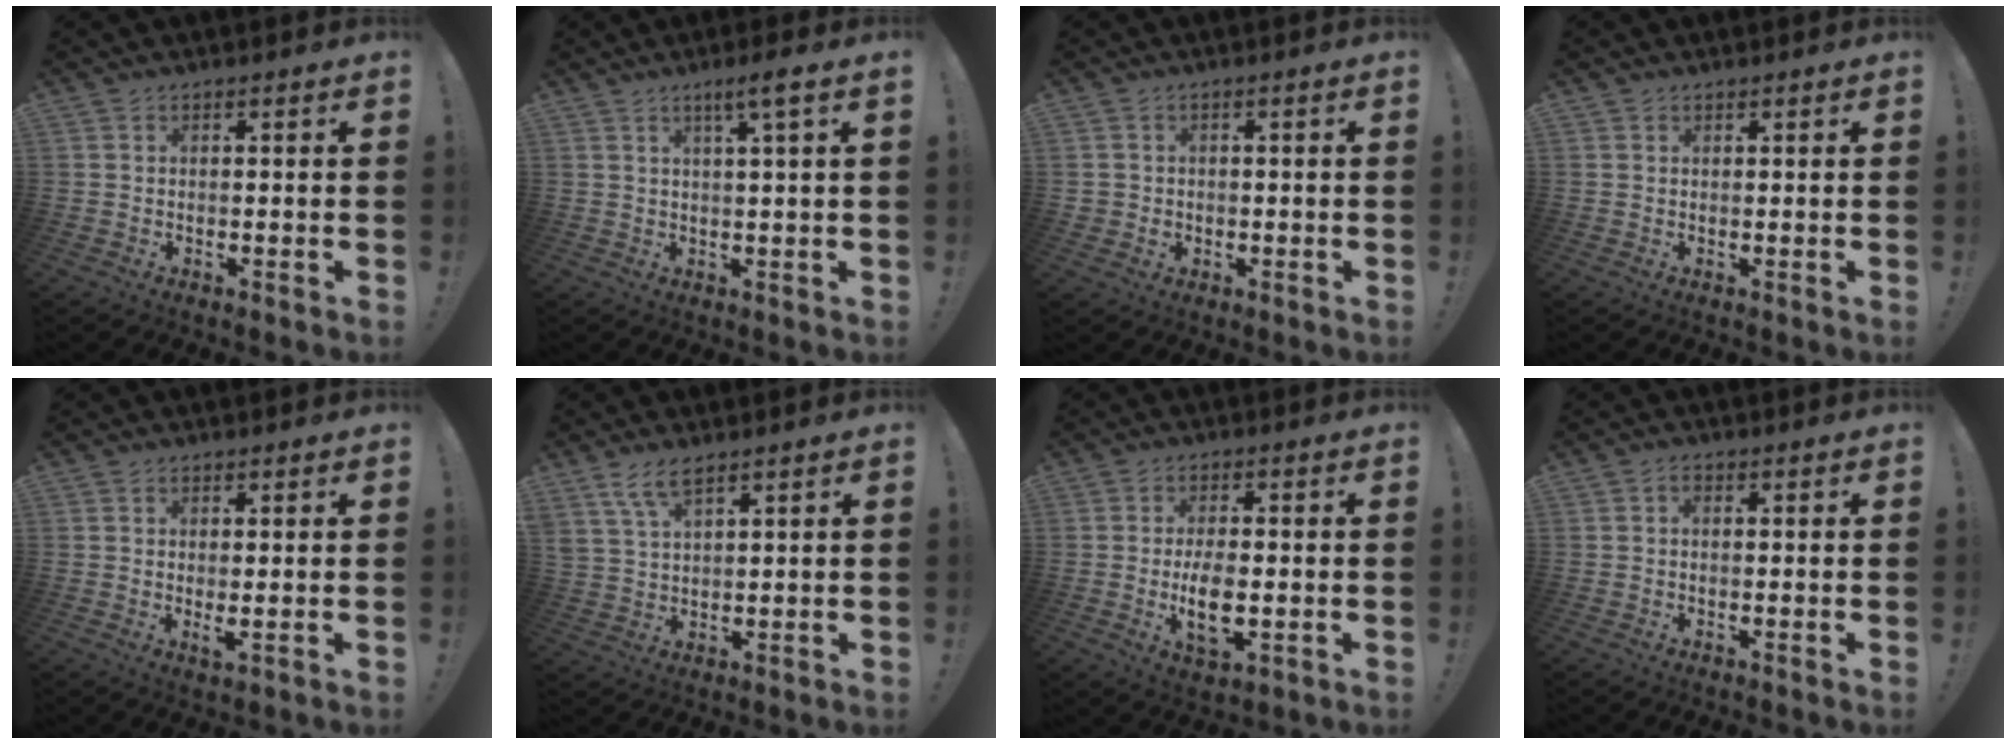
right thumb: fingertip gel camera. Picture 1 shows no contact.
{"total": 4.7, "force": [2.4, -0.3, 4.0], "torque": [-0.060, -0.011, 0.032]}
{"total": 2.6, "force": [0.1, 2.4, 0.9], "torque": [-0.012, -0.001, 0.004]}
{"total": 0.8, "force": [0.7, 0.4, 0.0], "torque": [0.003, -0.003, 0.012]}
{"total": 2.8, "force": [0.8, 0.4, 2.7], "torque": [-0.036, -0.012, 0.014]}
{"total": 6.7, "force": [4.5, 2.5, 4.2], "torque": [-0.086, -0.013, 0.087]}
{"total": 8.6, "force": [-1.4, 4.2, 7.4], "torque": [-0.125, -0.009, -0.026]}
{"total": 1.0, "force": [-0.2, 0.7, 0.7], "torque": [-0.014, 0.005, -0.005]}